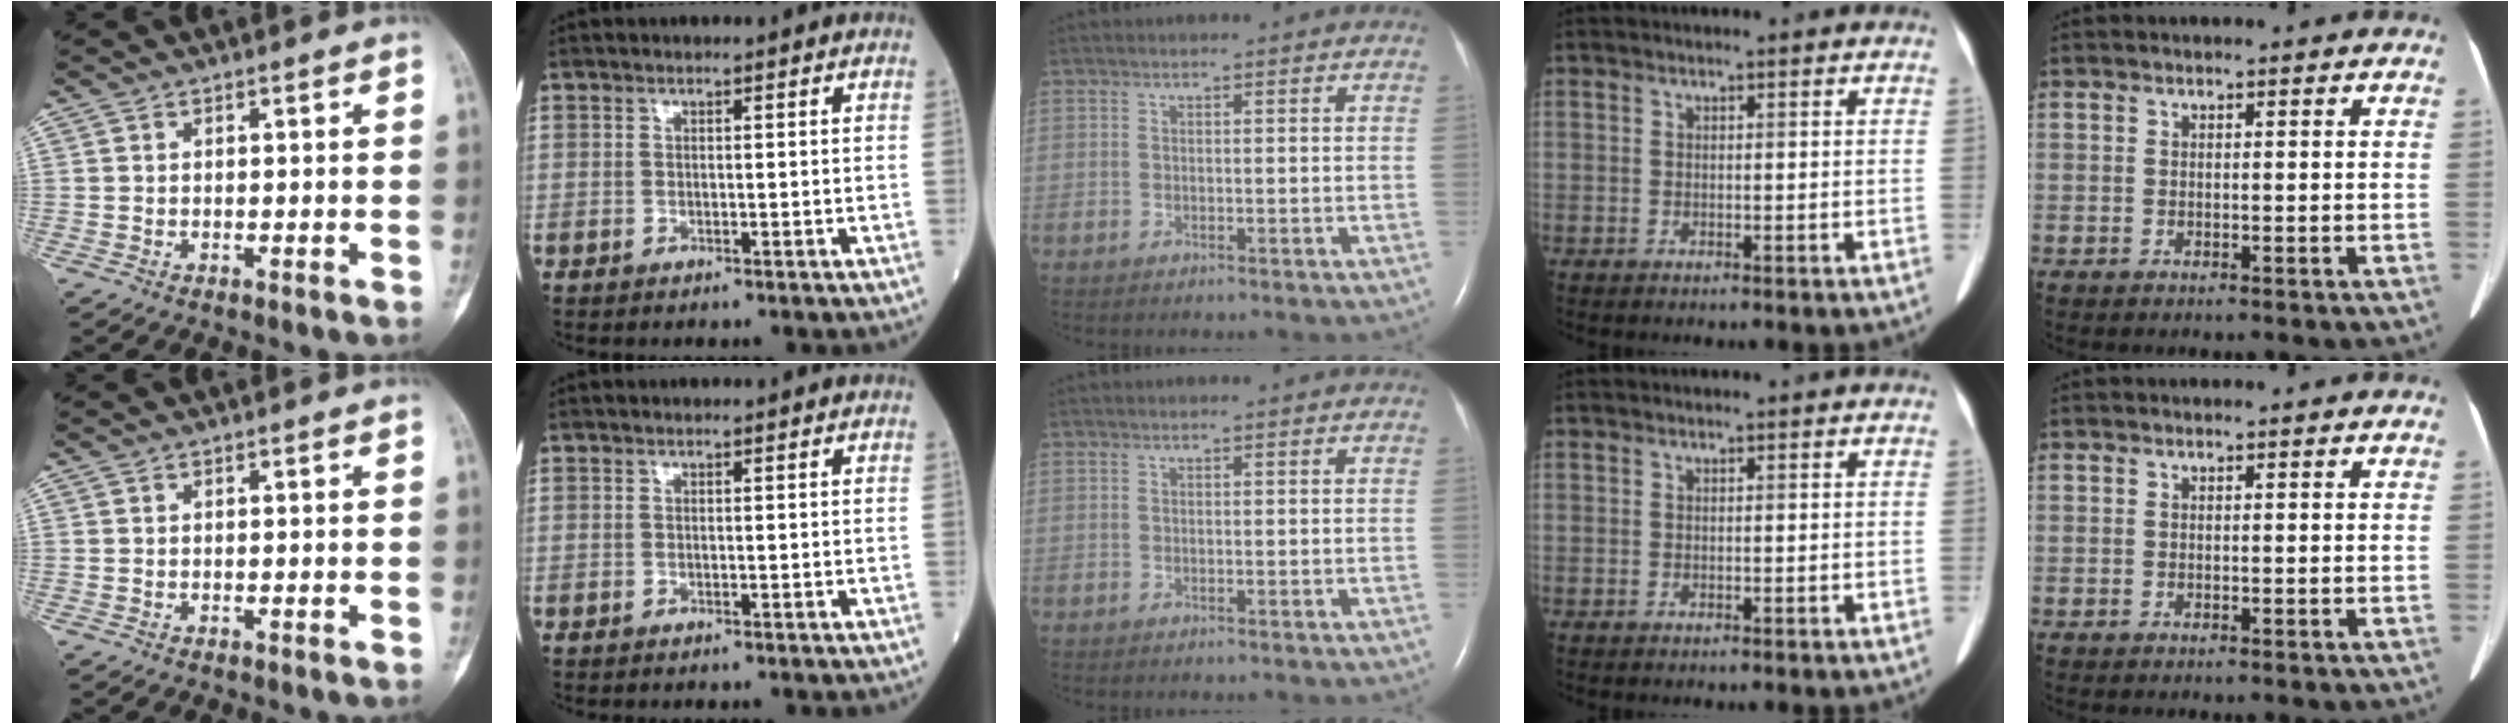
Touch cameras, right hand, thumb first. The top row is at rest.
{}